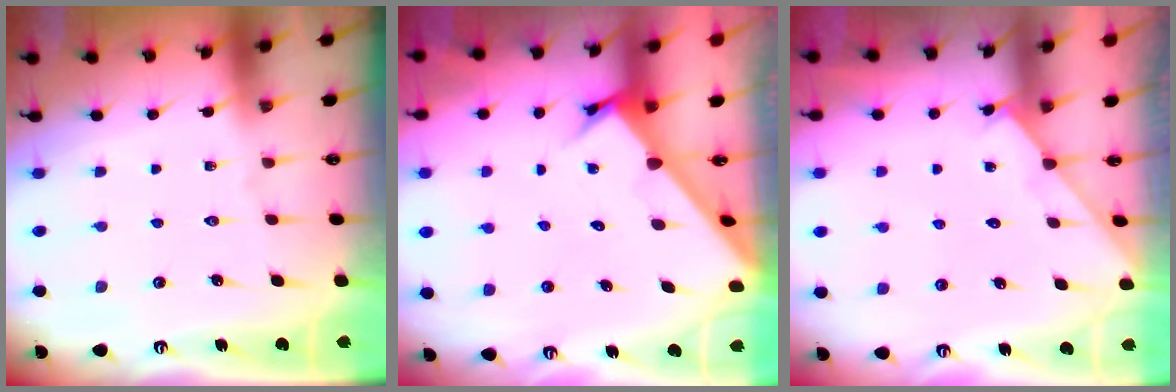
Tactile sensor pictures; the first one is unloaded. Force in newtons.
{"total": 2.9, "press": 2.9, "slide": 0.2}
{"total": 2.3, "press": 2.3, "slide": 0.4}